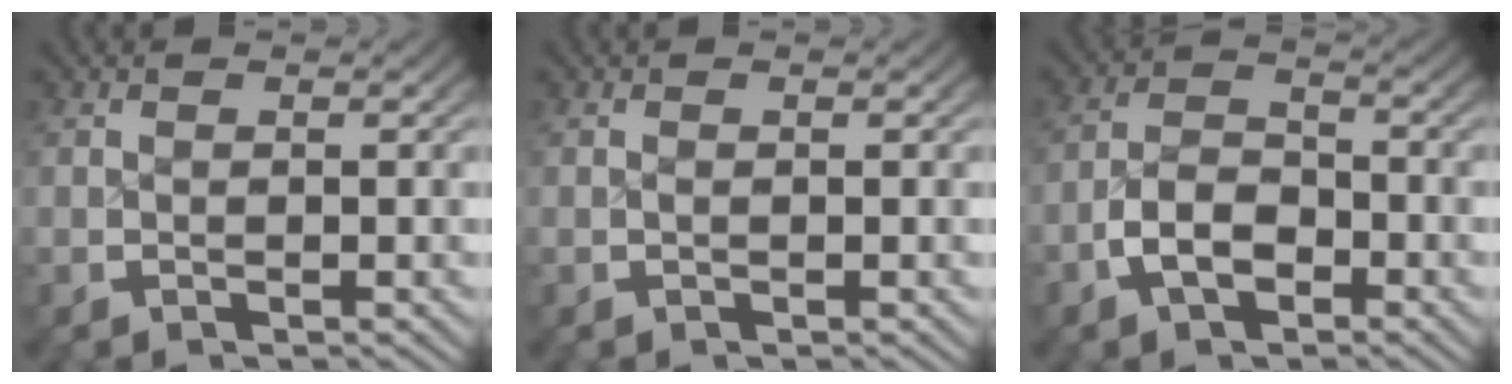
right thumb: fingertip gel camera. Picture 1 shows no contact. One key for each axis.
{"total": 0.0}
{"total": 4.9, "fx": -2.0, "fy": 3.2, "fz": 3.1, "tx": -0.062, "ty": -0.009, "tz": -0.032}